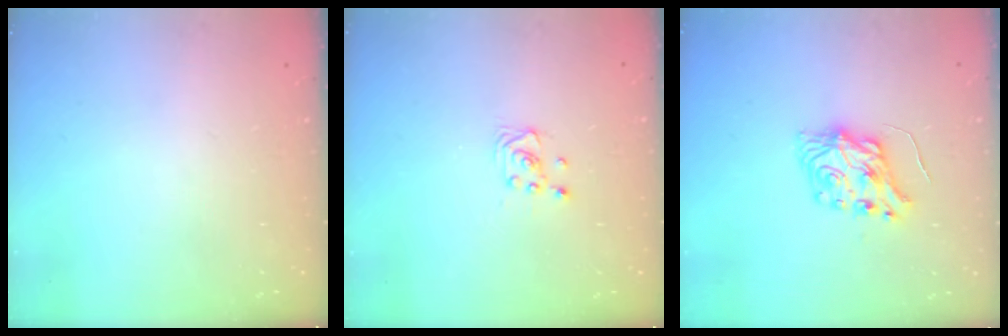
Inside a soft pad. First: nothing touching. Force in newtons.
{"total": 2.6, "press": 2.6, "slide": 0.3}
{"total": 7.1, "press": 7.0, "slide": 0.7}